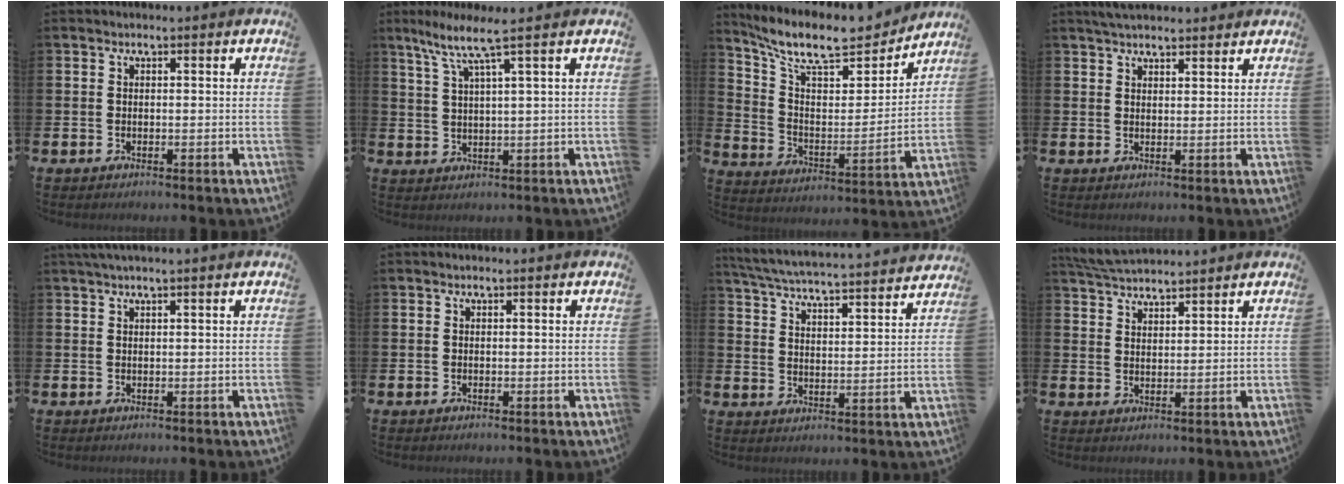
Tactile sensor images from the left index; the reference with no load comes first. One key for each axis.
{"total": 5.5, "fx": 3.3, "fy": -0.1, "fz": 4.4, "tx": -0.097, "ty": -0.008, "tz": 0.051}
{"total": 11.0, "fx": 9.5, "fy": 3.1, "fz": 4.7, "tx": -0.117, "ty": -0.064, "tz": 0.163}
{"total": 3.2, "fx": 3.0, "fy": 0.7, "fz": 0.8, "tx": -0.020, "ty": -0.007, "tz": 0.055}
{"total": 1.3, "fx": 1.0, "fy": -0.2, "fz": 0.7, "tx": -0.015, "ty": 0.002, "tz": 0.019}
{"total": 0.0}
{"total": 5.7, "fx": 5.6, "fy": 0.1, "fz": 1.3, "tx": -0.048, "ty": -0.049, "tz": 0.094}
{"total": 5.1, "fx": 5.0, "fy": 0.5, "fz": 0.9, "tx": -0.038, "ty": -0.017, "tz": 0.093}